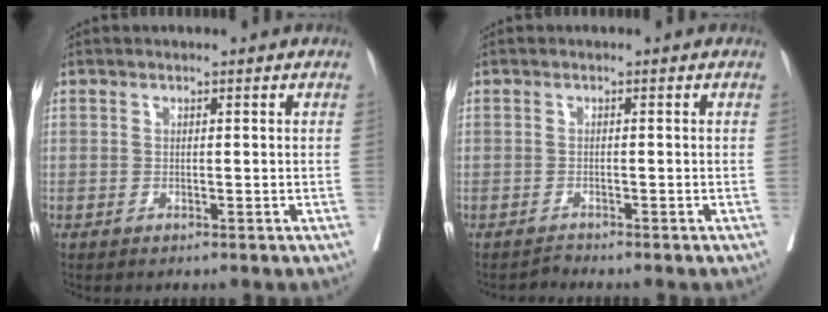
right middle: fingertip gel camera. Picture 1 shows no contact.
{"total": 0.8, "force": [-0.7, -0.2, -0.3], "torque": [0.007, -0.007, -0.010]}